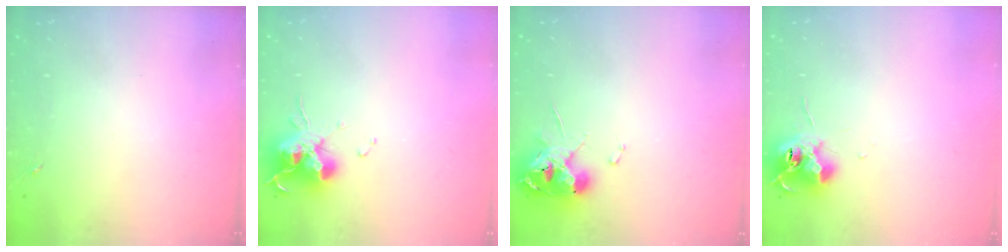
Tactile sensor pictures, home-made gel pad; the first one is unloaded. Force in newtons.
{"total": 15.2, "press": 15.1, "slide": 2.0}
{"total": 10.3, "press": 10.3, "slide": 1.3}
{"total": 12.3, "press": 12.3, "slide": 0.8}